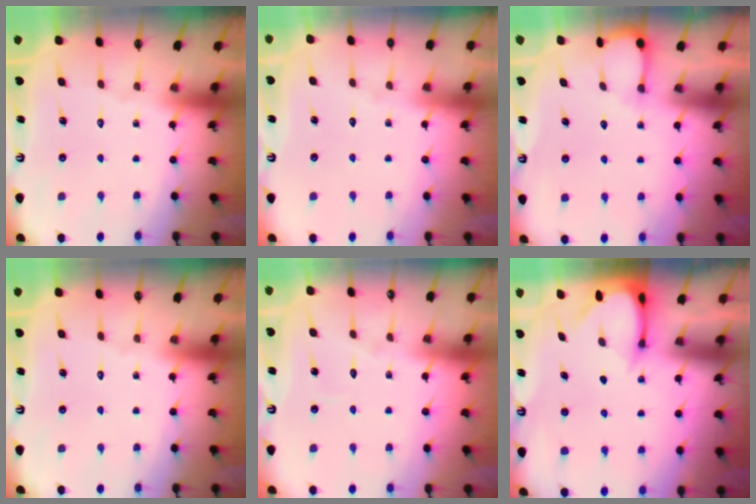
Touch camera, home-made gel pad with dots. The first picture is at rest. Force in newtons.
{"total": 2.8, "press": 2.8, "slide": 0.4}
{"total": 3.9, "press": 3.9, "slide": 0.4}
{"total": 0.0}
{"total": 2.6, "press": 2.6, "slide": 0.2}
{"total": 3.4, "press": 3.4, "slide": 0.3}